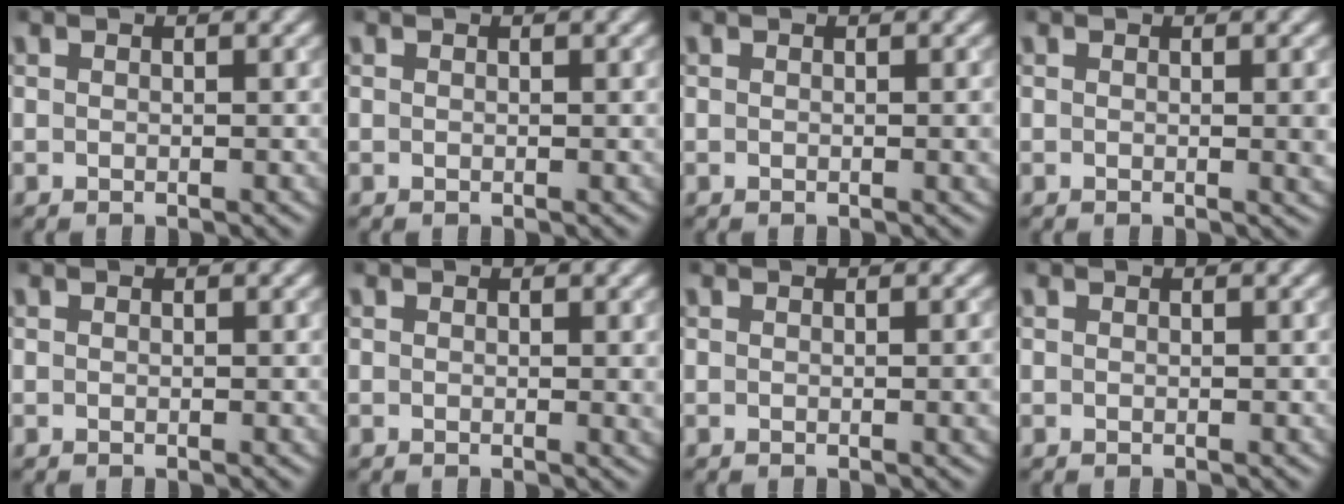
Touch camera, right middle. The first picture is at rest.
{"total": 0.0}
{"total": 0.7, "force": [0.0, 0.1, 0.7], "torque": [-0.007, -0.001, 0.000]}
{"total": 1.3, "force": [0.1, 0.2, 1.3], "torque": [-0.015, -0.002, -0.001]}
{"total": 0.0}
{"total": 0.9, "force": [0.3, 0.1, 0.8], "torque": [-0.006, -0.002, 0.004]}
{"total": 1.1, "force": [-0.1, 0.2, 1.0], "torque": [-0.012, 0.000, 0.000]}
{"total": 0.0}